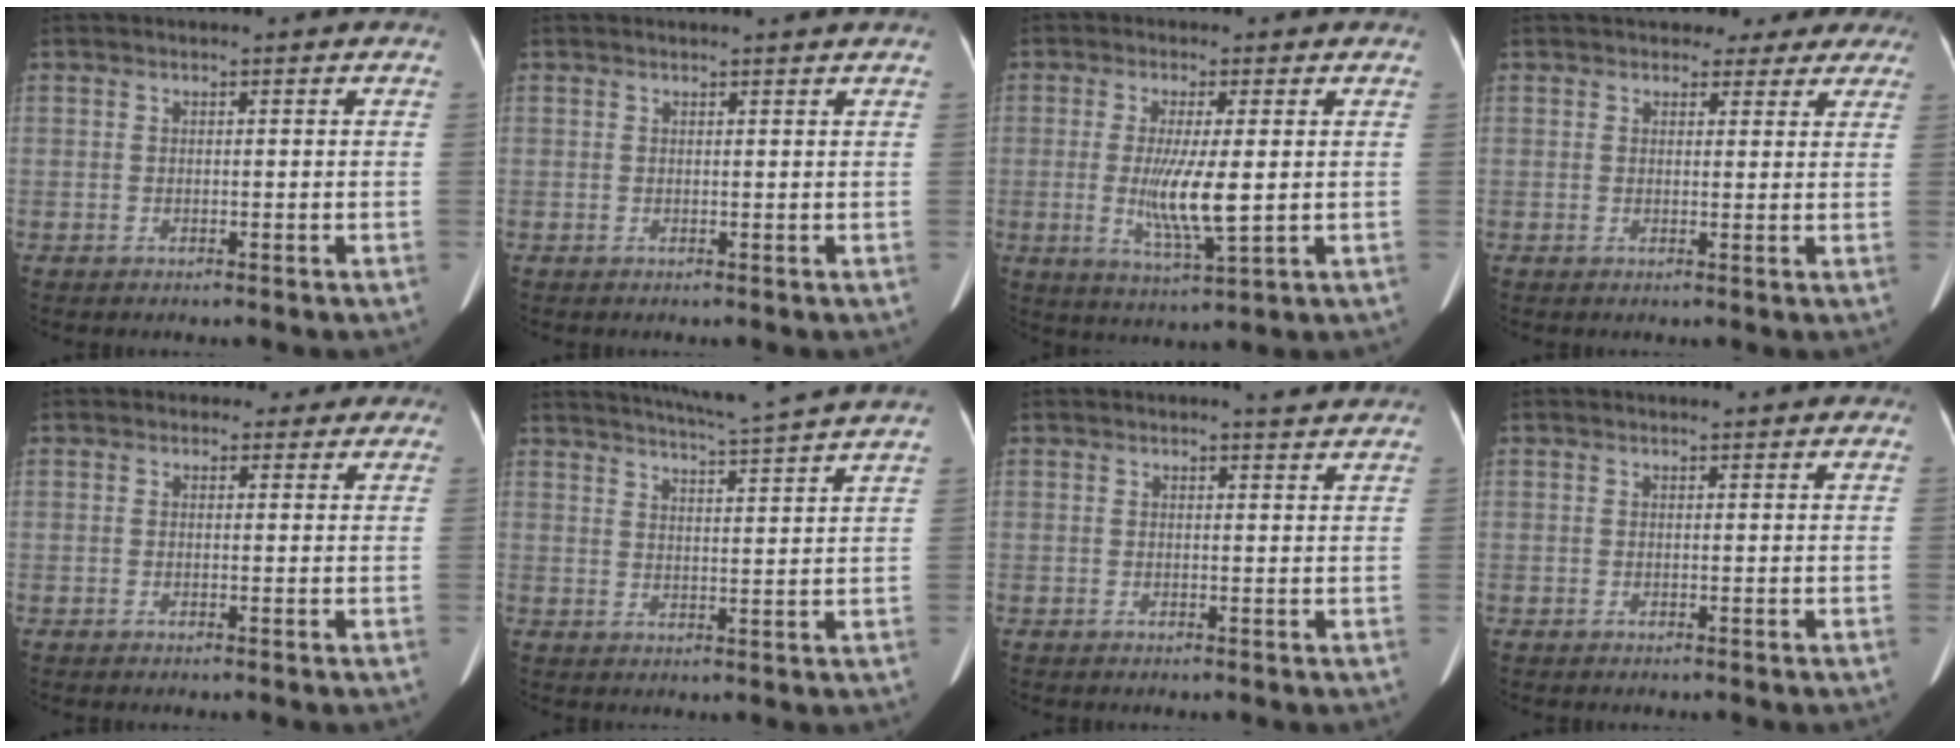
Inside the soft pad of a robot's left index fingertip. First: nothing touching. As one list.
[{"total": 1.7, "force": [1.6, -0.4, 0.4], "torque": [-0.014, 0.001, 0.020]}, {"total": 7.6, "force": [-0.2, 0.9, 7.5], "torque": [-0.150, -0.021, -0.003]}, {"total": 9.5, "force": [7.9, 4.4, 2.9], "torque": [-0.011, 0.021, 0.084]}, {"total": 2.9, "force": [2.0, 2.0, 0.1], "torque": [0.008, 0.002, 0.014]}, {"total": 13.4, "force": [12.4, -1.6, 5.0], "torque": [-0.094, -0.011, 0.160]}, {"total": 2.8, "force": [2.6, 0.3, 1.0], "torque": [-0.021, -0.001, 0.025]}, {"total": 1.3, "force": [1.0, 0.5, 0.6], "torque": [-0.012, 0.007, 0.012]}]